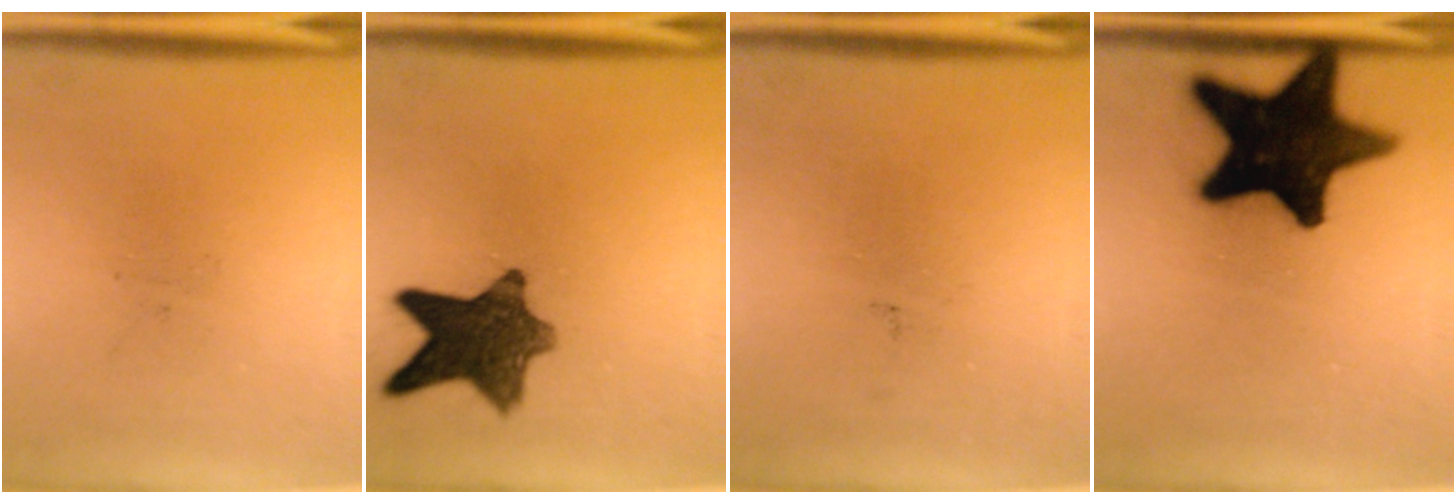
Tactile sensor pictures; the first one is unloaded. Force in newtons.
{"total": 10.7}
{"total": 0.0}
{"total": 19.8}